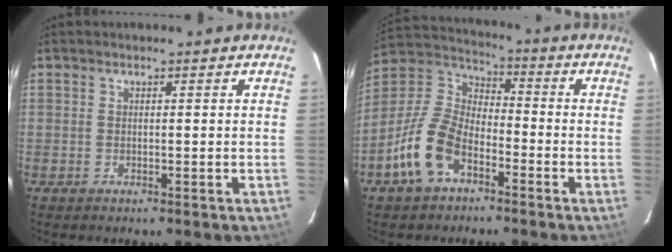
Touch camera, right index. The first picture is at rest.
{"total": 13.0, "force": [-6.9, 7.2, 8.3], "torque": [-0.177, 0.013, -0.133]}